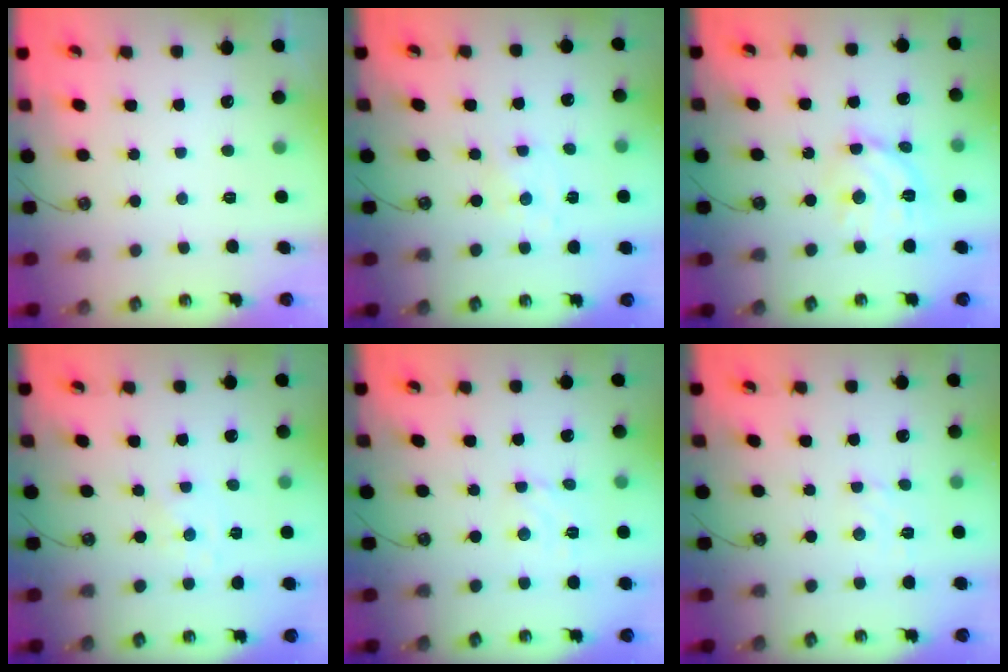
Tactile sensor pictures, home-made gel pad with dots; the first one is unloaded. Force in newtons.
{"total": 0.8, "press": 0.8, "slide": 0.2}
{"total": 12.0, "press": 12.0, "slide": 1.0}
{"total": 1.5, "press": 1.5, "slide": 0.2}
{"total": 2.8, "press": 2.7, "slide": 0.4}
{"total": 1.9, "press": 1.8, "slide": 0.6}